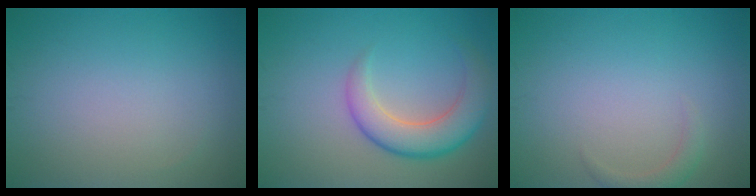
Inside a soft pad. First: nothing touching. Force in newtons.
{"total": 5.1, "press": 5.1, "slide": 0.2}
{"total": 1.3, "press": 1.3, "slide": 0.1}